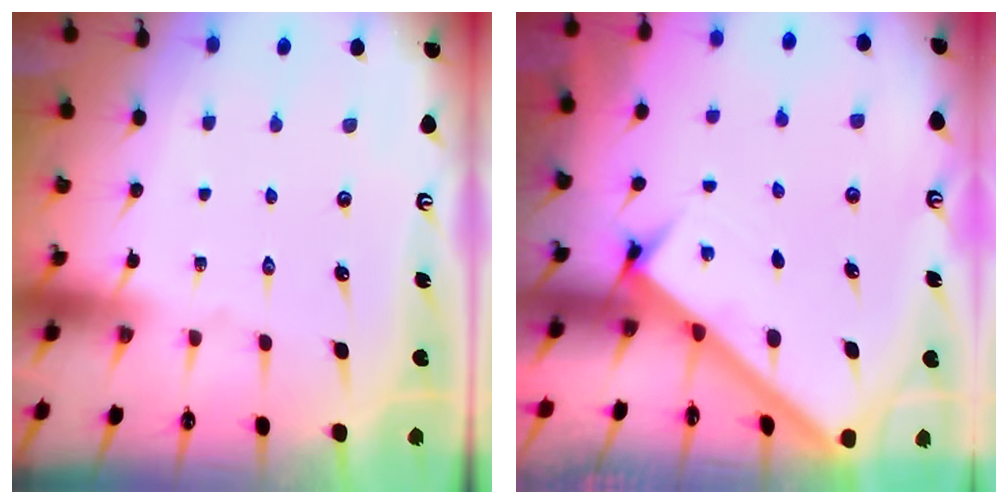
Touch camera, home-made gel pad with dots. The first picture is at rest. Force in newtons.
{"total": 2.6, "press": 2.6, "slide": 0.3}